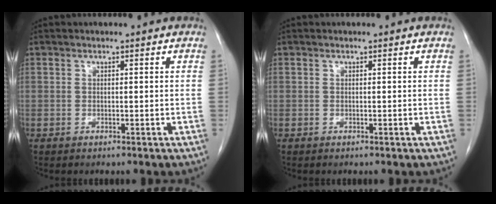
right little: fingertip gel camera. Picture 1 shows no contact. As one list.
[{"total": 0.0}]